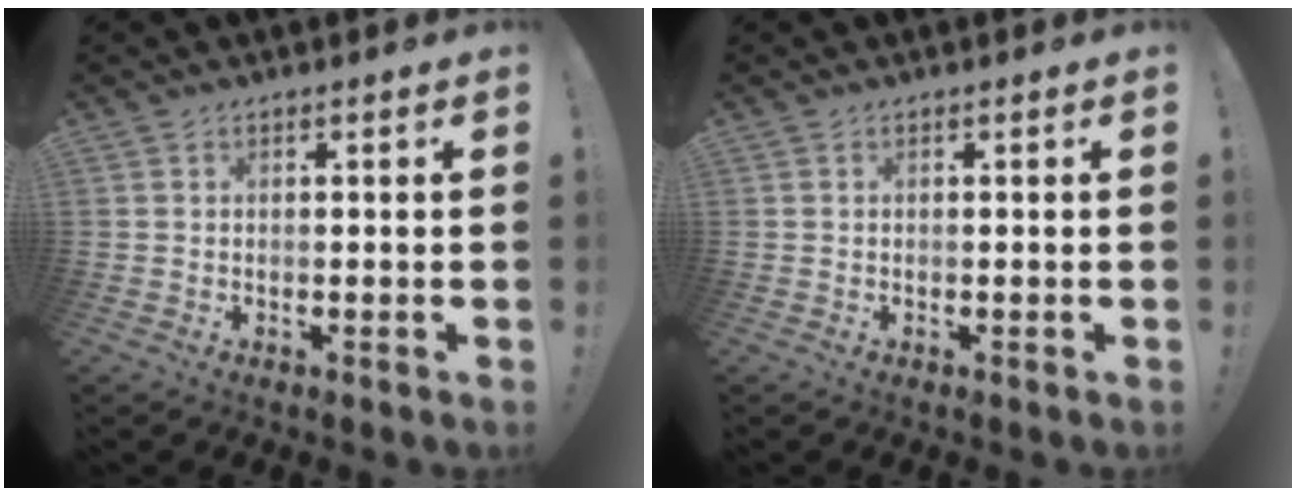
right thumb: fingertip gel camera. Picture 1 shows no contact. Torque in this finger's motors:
{"motor_torque": [0.00, 0.00, 0.00, 0.00, 0.00]}